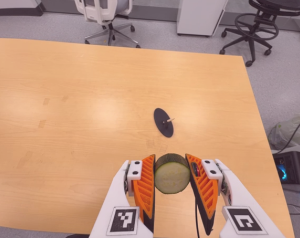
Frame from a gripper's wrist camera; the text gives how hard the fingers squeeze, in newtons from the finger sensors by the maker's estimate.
{"total": 11.1, "left": 9.6, "right": 12.5}